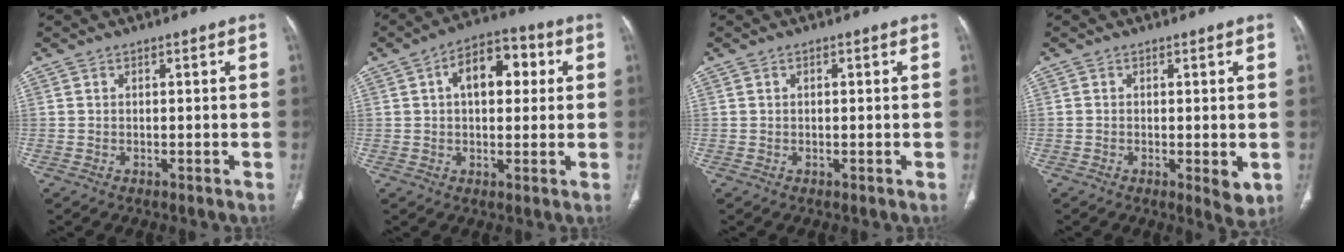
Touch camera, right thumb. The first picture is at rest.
{"total": 11.2, "force": [2.8, 6.5, 8.7], "torque": [-0.105, 0.021, 0.035]}
{"total": 0.8, "force": [0.2, 0.4, 0.6], "torque": [-0.013, 0.004, 0.004]}
{"total": 3.7, "force": [-0.7, 1.5, 3.3], "torque": [-0.043, -0.010, -0.008]}